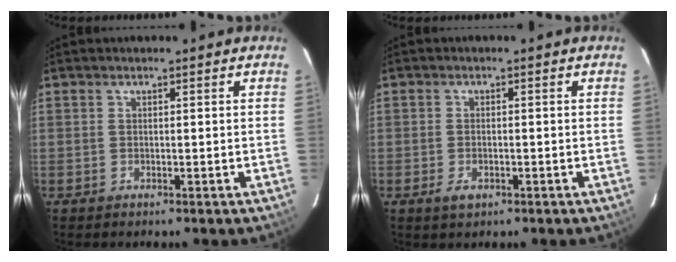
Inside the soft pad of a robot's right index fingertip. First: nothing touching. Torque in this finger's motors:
{"motor_torque": [0.24, 0.00, 0.08, 0.00]}